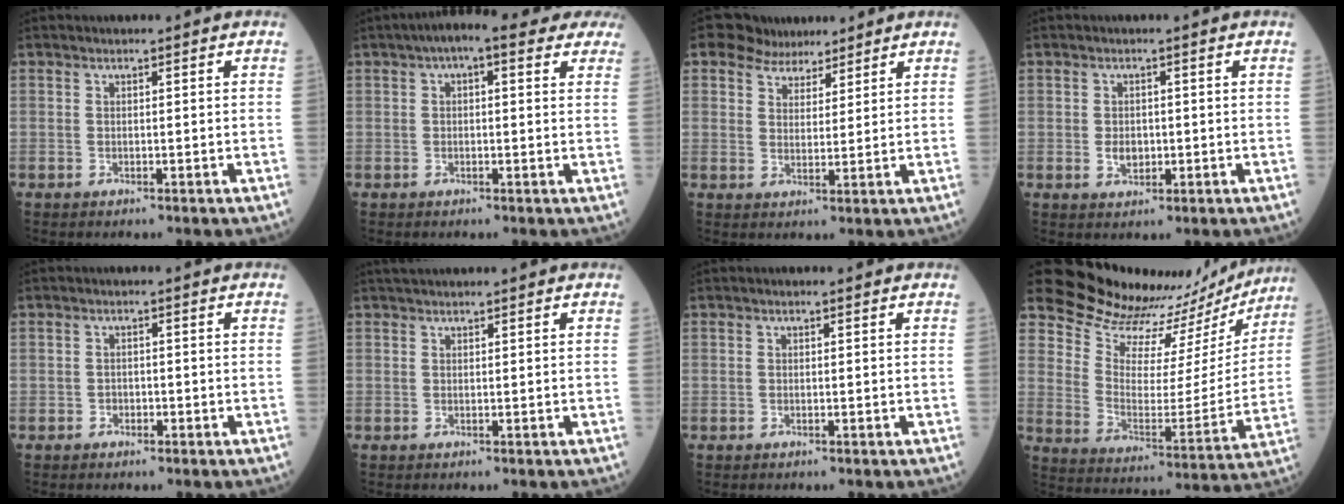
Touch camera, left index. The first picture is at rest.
{"total": 8.9, "force": [5.7, 2.9, 6.1], "torque": [-0.077, 0.040, 0.066]}
{"total": 5.2, "force": [4.3, 2.7, 1.2], "torque": [-0.019, 0.014, 0.075]}
{"total": 2.3, "force": [-0.3, 1.7, 1.5], "torque": [-0.031, 0.000, 0.001]}
{"total": 1.1, "force": [-0.6, 0.8, 0.2], "torque": [-0.002, 0.004, -0.012]}
{"total": 2.1, "force": [1.9, -0.2, 0.9], "torque": [-0.009, 0.023, 0.037]}
{"total": 0.0}
{"total": 22.9, "force": [22.0, 4.9, 3.6], "torque": [-0.058, -0.074, 0.296]}